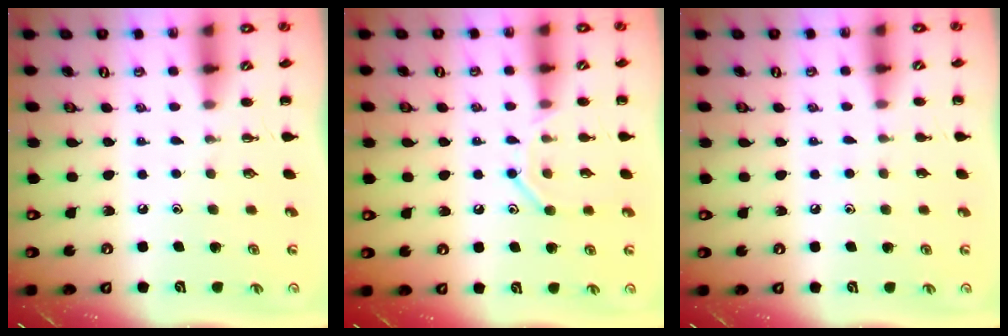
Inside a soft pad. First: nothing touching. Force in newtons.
{"total": 9.3, "press": 9.3, "slide": 1.2}
{"total": 2.9, "press": 2.6, "slide": 1.2}